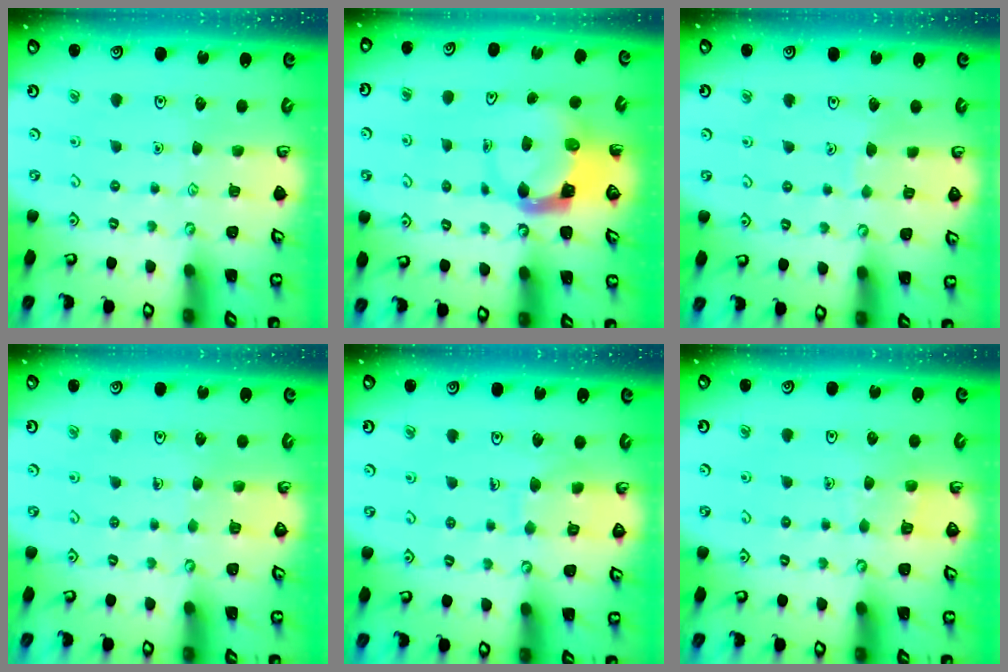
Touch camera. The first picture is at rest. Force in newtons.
{"total": 3.9, "press": 3.8, "slide": 0.6}
{"total": 2.6, "press": 2.6, "slide": 0.1}
{"total": 4.0, "press": 4.0, "slide": 0.4}
{"total": 7.3, "press": 7.2, "slide": 0.7}
{"total": 4.8, "press": 4.8, "slide": 0.2}